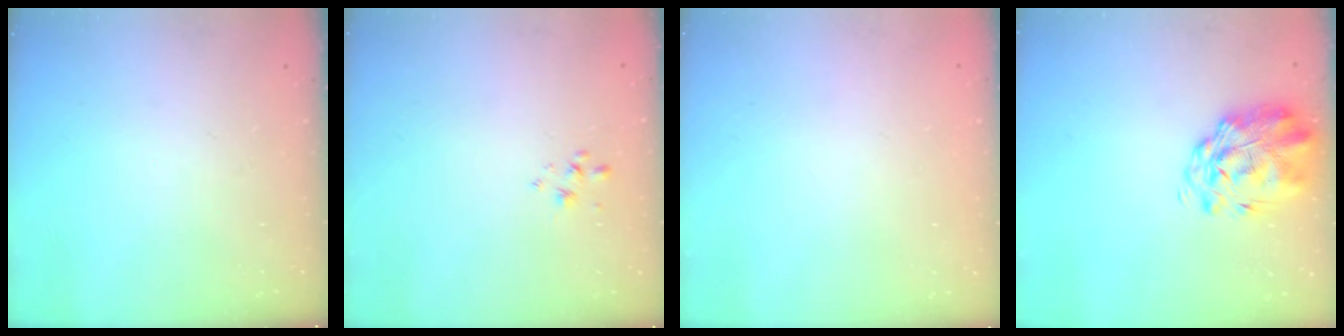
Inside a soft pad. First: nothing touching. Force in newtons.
{"total": 1.7, "press": 1.6, "slide": 0.5}
{"total": 1.7, "press": 1.7, "slide": 0.2}
{"total": 3.2, "press": 2.8, "slide": 1.7}